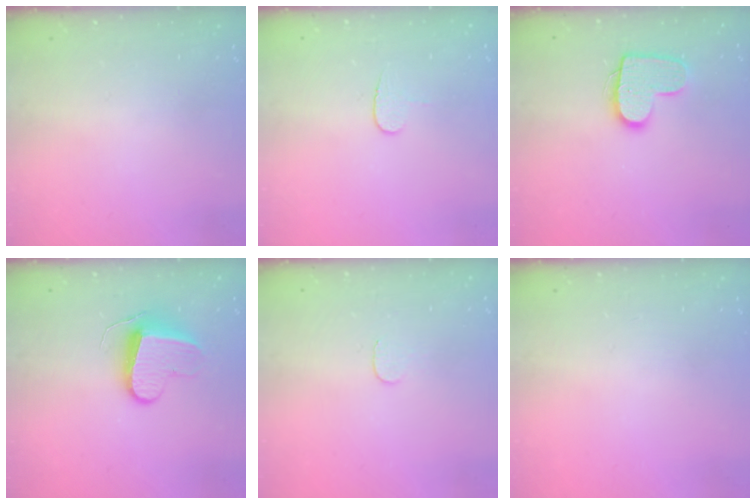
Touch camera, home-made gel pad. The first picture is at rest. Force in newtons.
{"total": 3.8, "press": 3.8, "slide": 0.4}
{"total": 11.8, "press": 11.8, "slide": 0.6}
{"total": 9.0, "press": 9.0, "slide": 0.1}
{"total": 3.0, "press": 3.0, "slide": 0.3}
{"total": 0.0}